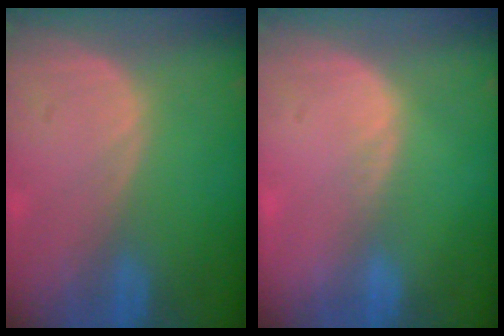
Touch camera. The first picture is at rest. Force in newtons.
{"total": 1.1, "press": 0.7, "slide": 0.9}